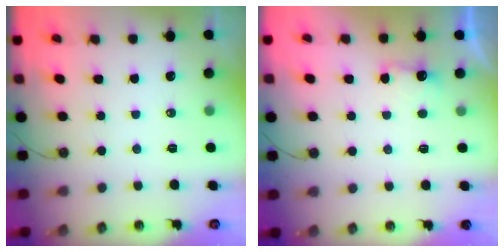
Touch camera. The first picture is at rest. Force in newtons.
{"total": 3.6, "press": 3.5, "slide": 0.8}